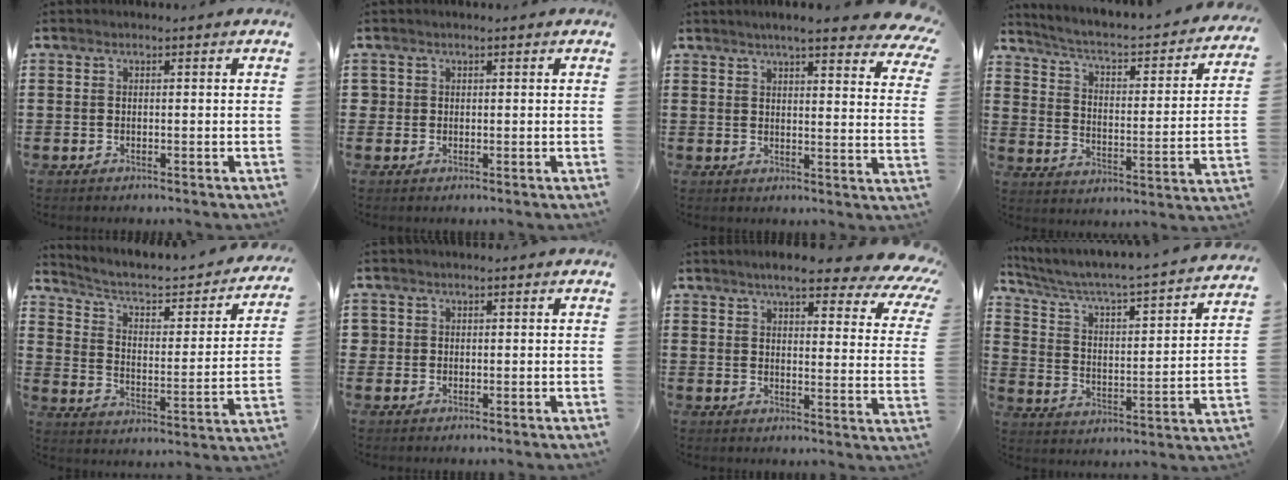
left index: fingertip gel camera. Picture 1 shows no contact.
{"total": 1.1, "force": [0.4, 1.0, 0.1], "torque": [-0.006, 0.005, 0.008]}
{"total": 5.9, "force": [5.1, -0.1, 2.9], "torque": [-0.065, -0.018, 0.087]}
{"total": 2.9, "force": [1.8, 0.7, 2.1], "torque": [-0.054, -0.028, 0.018]}
{"total": 3.9, "force": [2.5, 1.7, 2.4], "torque": [-0.063, -0.023, 0.032]}
{"total": 1.3, "force": [0.5, 1.2, 0.2], "torque": [-0.007, 0.006, 0.008]}
{"total": 7.9, "force": [6.3, 1.0, 4.7], "torque": [-0.087, -0.034, 0.103]}
{"total": 2.9, "force": [2.3, 0.1, 1.9], "torque": [-0.053, -0.036, 0.023]}